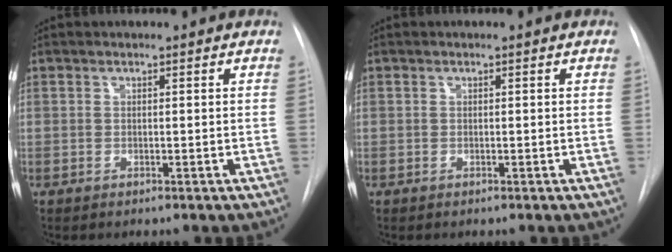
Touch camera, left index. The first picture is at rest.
{"total": 0.0}